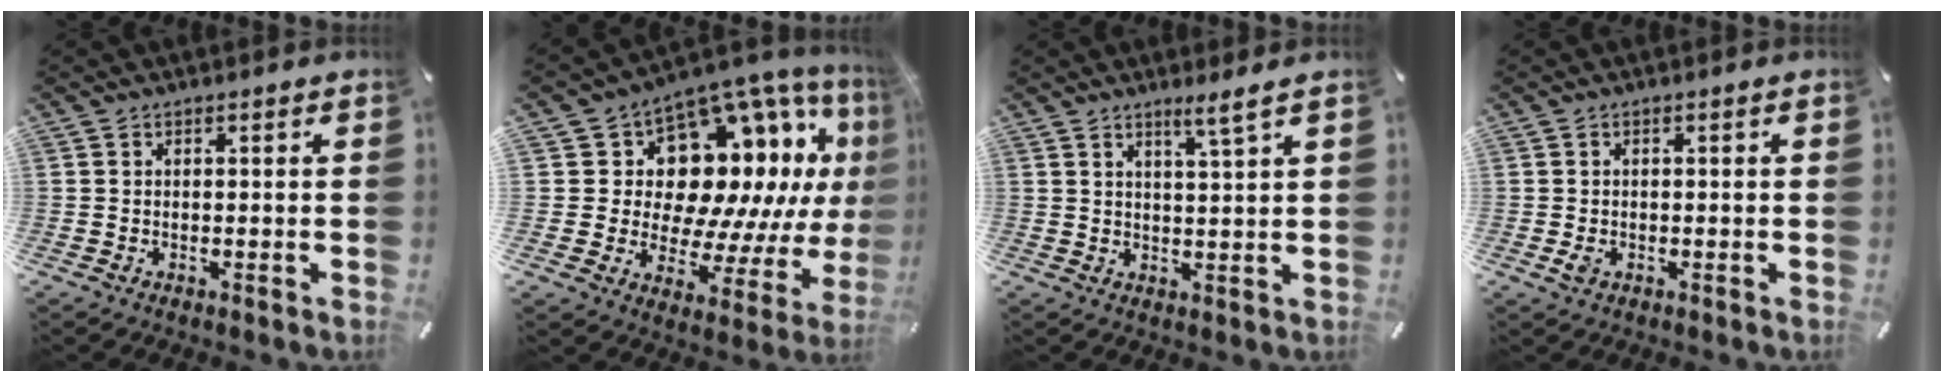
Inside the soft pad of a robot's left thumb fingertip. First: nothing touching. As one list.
[{"total": 16.4, "force": [6.8, 11.8, 9.2], "torque": [-0.137, -0.085, 0.130]}, {"total": 4.0, "force": [3.0, -0.5, 2.6], "torque": [-0.058, -0.012, 0.051]}, {"total": 1.5, "force": [-0.4, 1.0, 1.0], "torque": [-0.018, 0.002, -0.007]}]